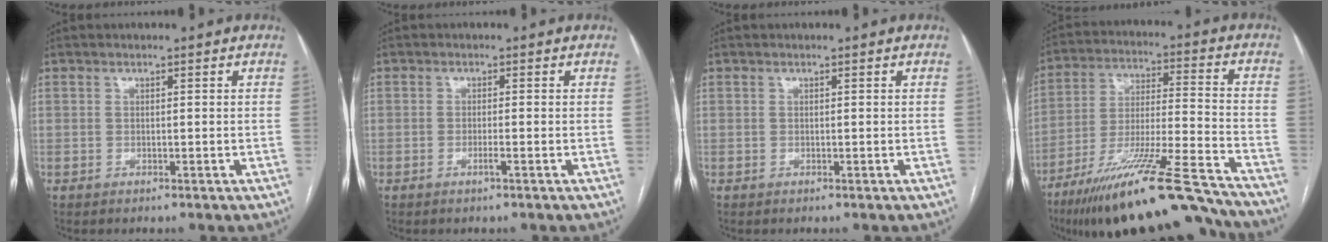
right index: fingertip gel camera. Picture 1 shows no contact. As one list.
[{"total": 1.2, "force": [-0.6, -0.1, 1.0], "torque": [-0.022, 0.000, -0.012]}, {"total": 0.0}, {"total": 24.3, "force": [-19.7, 1.6, 14.1], "torque": [-0.202, -0.013, -0.322]}]